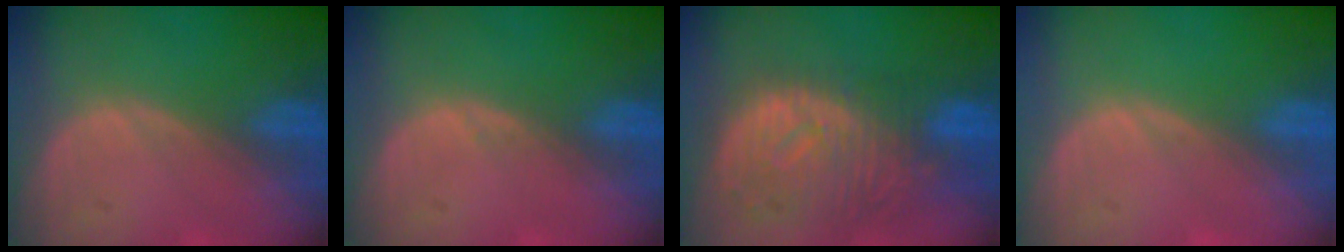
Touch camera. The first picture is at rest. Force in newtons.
{"total": 0.5, "press": 0.5, "slide": 0.0}
{"total": 11.5, "press": 10.0, "slide": 5.7}
{"total": 0.0}